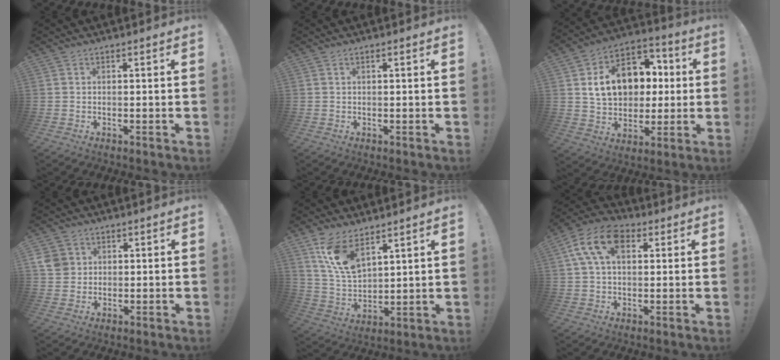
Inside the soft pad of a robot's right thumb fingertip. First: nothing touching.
{"total": 0.7, "force": [0.1, 0.0, 0.7], "torque": [-0.020, 0.004, 0.003]}
{"total": 16.9, "force": [3.3, 13.0, 10.4], "torque": [-0.144, 0.004, 0.077]}
{"total": 5.5, "force": [1.8, 5.0, 1.5], "torque": [-0.015, 0.001, 0.036]}
{"total": 12.0, "force": [8.1, 5.3, 7.1], "torque": [-0.148, -0.041, 0.154]}
{"total": 13.6, "force": [4.5, 8.7, 9.4], "torque": [-0.185, 0.010, 0.086]}